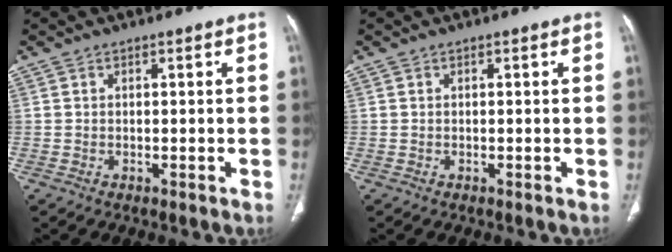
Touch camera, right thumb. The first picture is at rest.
{"total": 0.0}